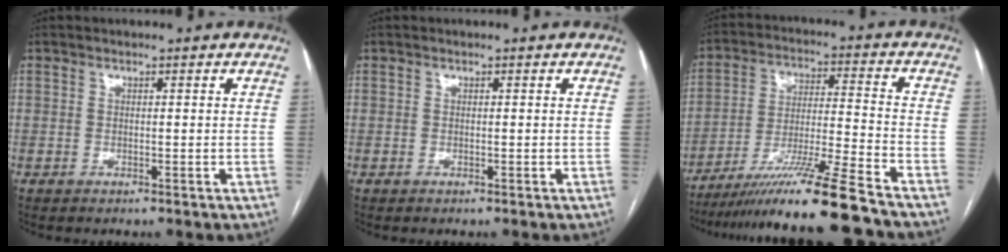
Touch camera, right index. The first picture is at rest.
{"total": 0.0}
{"total": 16.2, "force": [-13.4, -2.2, 8.8], "torque": [-0.158, -0.022, -0.230]}